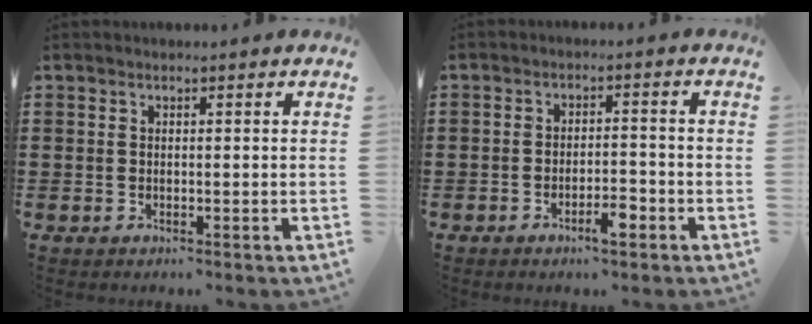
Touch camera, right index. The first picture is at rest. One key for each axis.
{"total": 3.6, "fx": -2.3, "fy": 1.0, "fz": 2.6, "tx": -0.041, "ty": 0.007, "tz": -0.042}